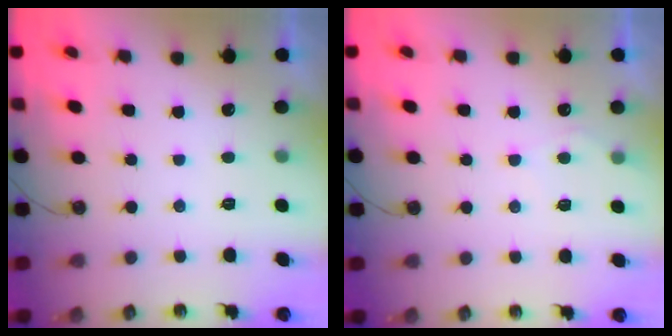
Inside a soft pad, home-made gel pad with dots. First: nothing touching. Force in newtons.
{"total": 4.9, "press": 4.9, "slide": 0.4}